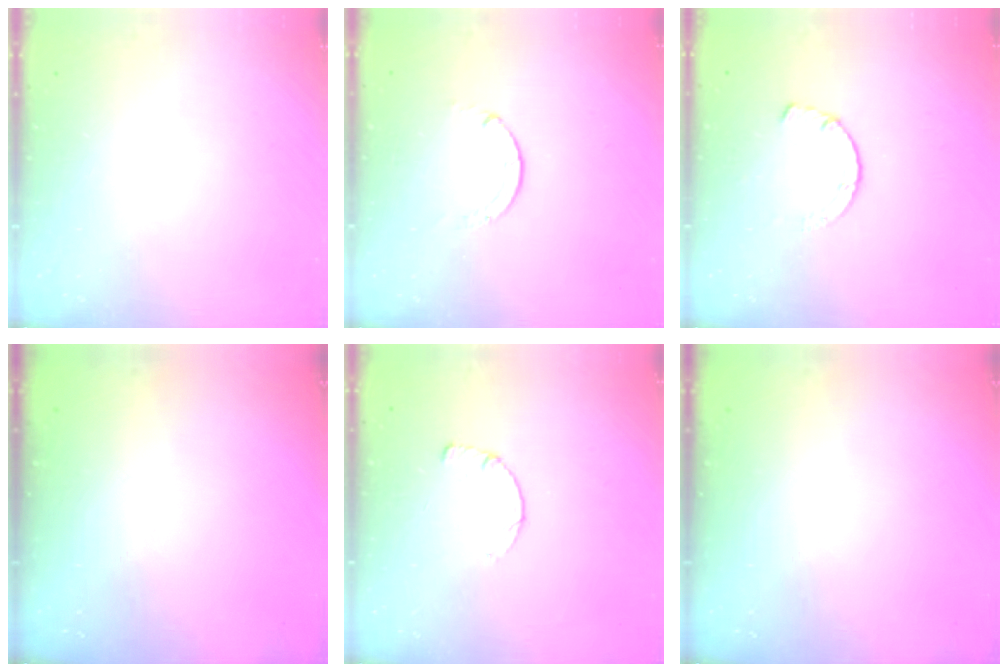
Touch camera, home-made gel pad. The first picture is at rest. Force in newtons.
{"total": 0.0}
{"total": 1.5, "press": 1.5, "slide": 0.3}
{"total": 0.0}
{"total": 2.6, "press": 2.5, "slide": 0.3}
{"total": 0.0}